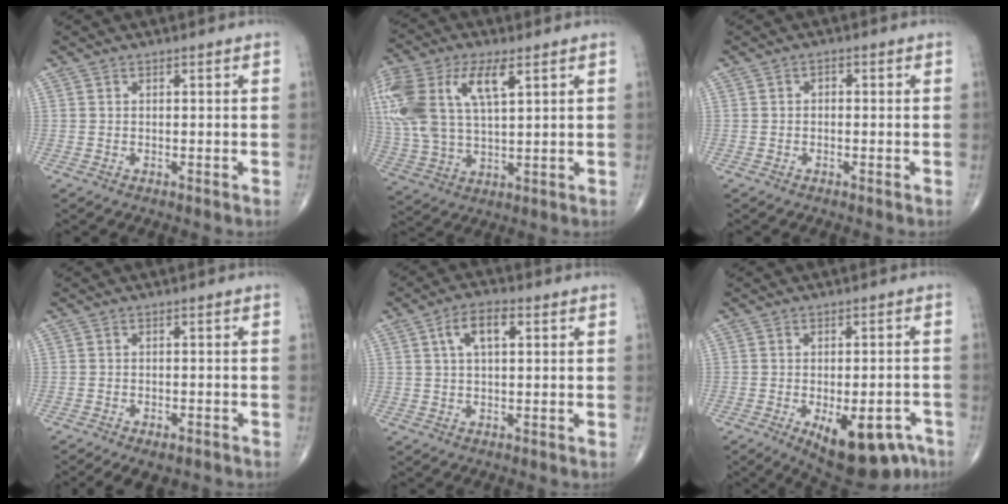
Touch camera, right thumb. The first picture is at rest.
{"total": 20.7, "force": [7.2, 10.1, 16.6], "torque": [-0.397, 0.012, 0.137]}
{"total": 1.1, "force": [-0.1, 0.8, 0.8], "torque": [-0.005, 0.005, -0.006]}
{"total": 5.3, "force": [-3.8, 2.5, 2.8], "torque": [-0.040, 0.014, -0.053]}
{"total": 6.3, "force": [2.0, 2.9, 5.2], "torque": [-0.096, 0.010, 0.034]}
{"total": 14.8, "force": [-7.4, 6.7, 10.9], "torque": [-0.106, 0.021, -0.088]}